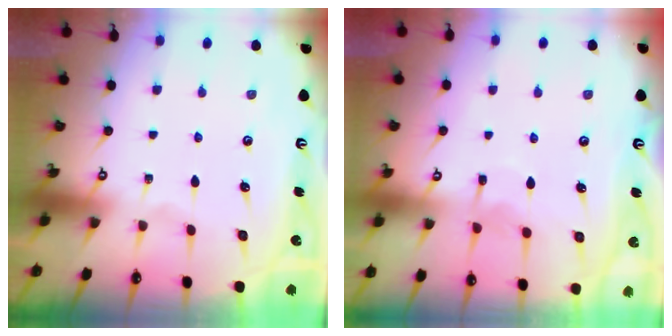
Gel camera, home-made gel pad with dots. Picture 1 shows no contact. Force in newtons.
{"total": 6.5, "press": 6.5, "slide": 0.6}